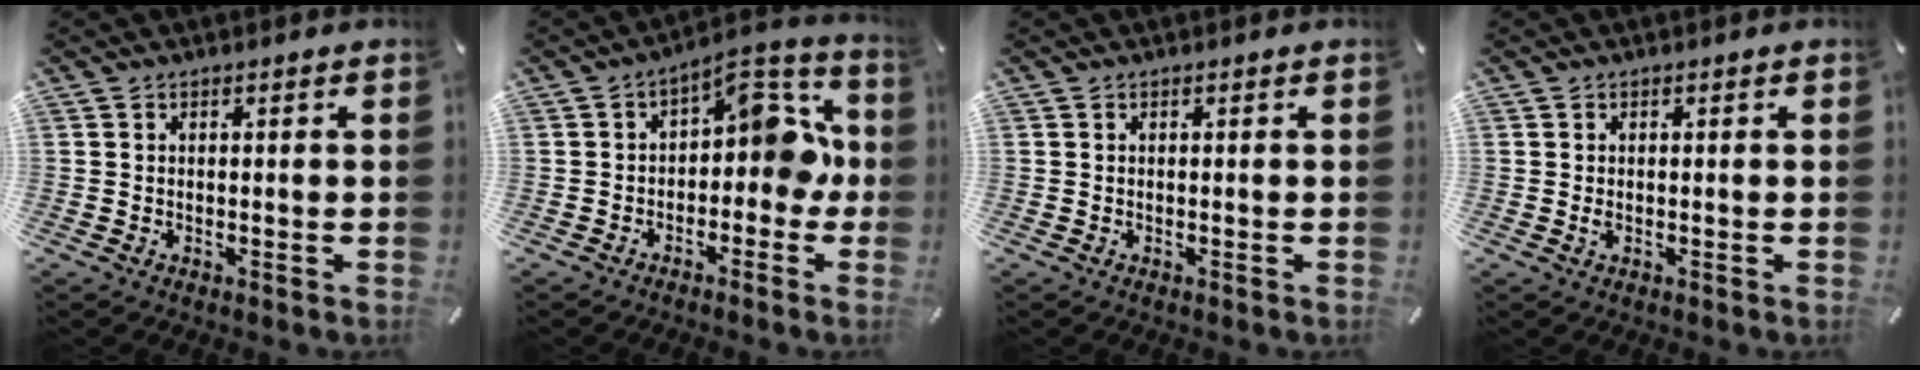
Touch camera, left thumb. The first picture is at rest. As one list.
[{"total": 10.0, "force": [1.3, 5.9, 7.9], "torque": [-0.100, -0.008, 0.020]}, {"total": 0.0}, {"total": 0.9, "force": [0.0, 0.5, 0.7], "torque": [-0.014, 0.000, -0.001]}]